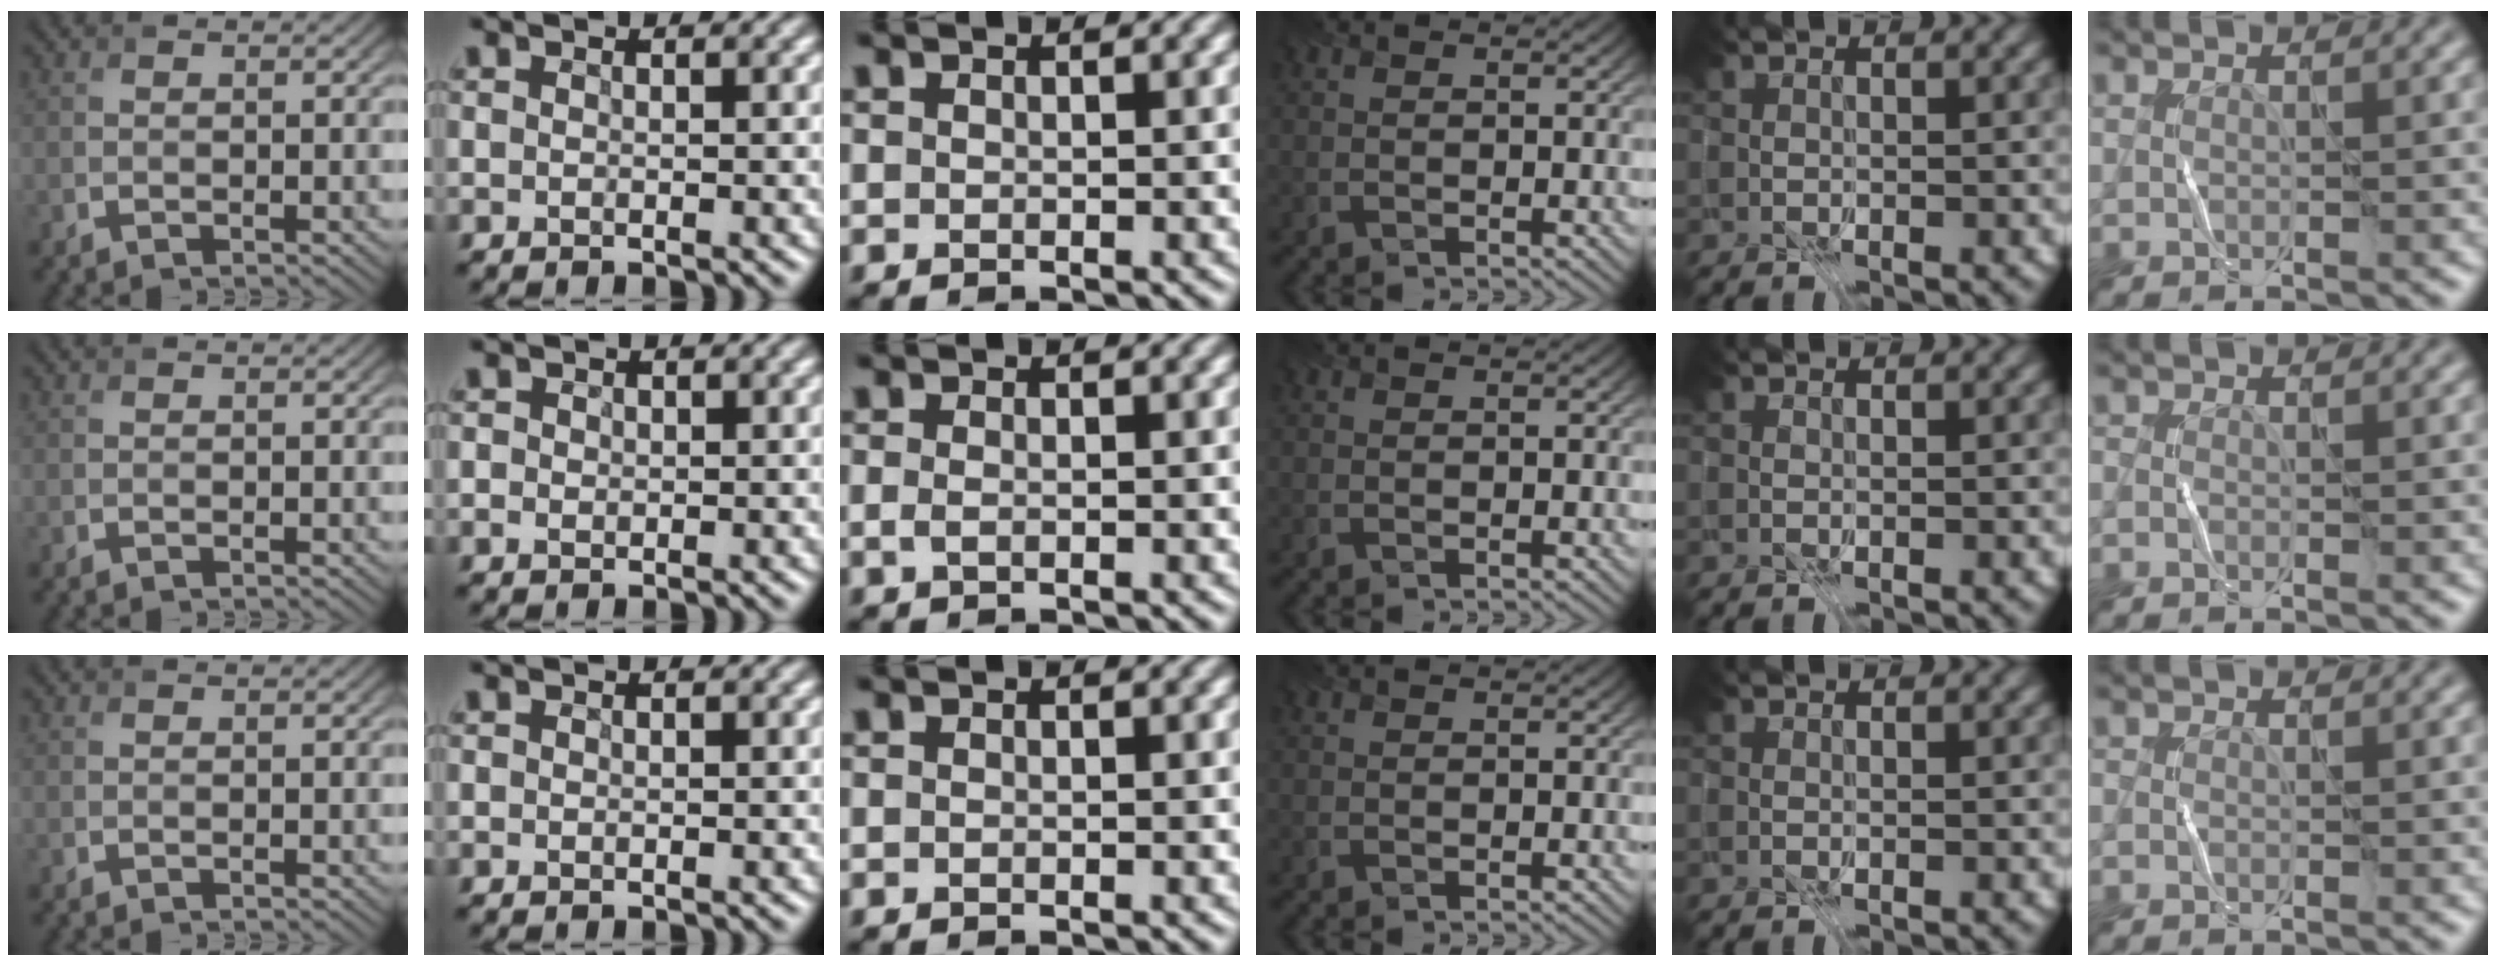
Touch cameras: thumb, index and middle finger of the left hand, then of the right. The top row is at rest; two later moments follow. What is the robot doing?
{"motion": "fold", "object": "file"}